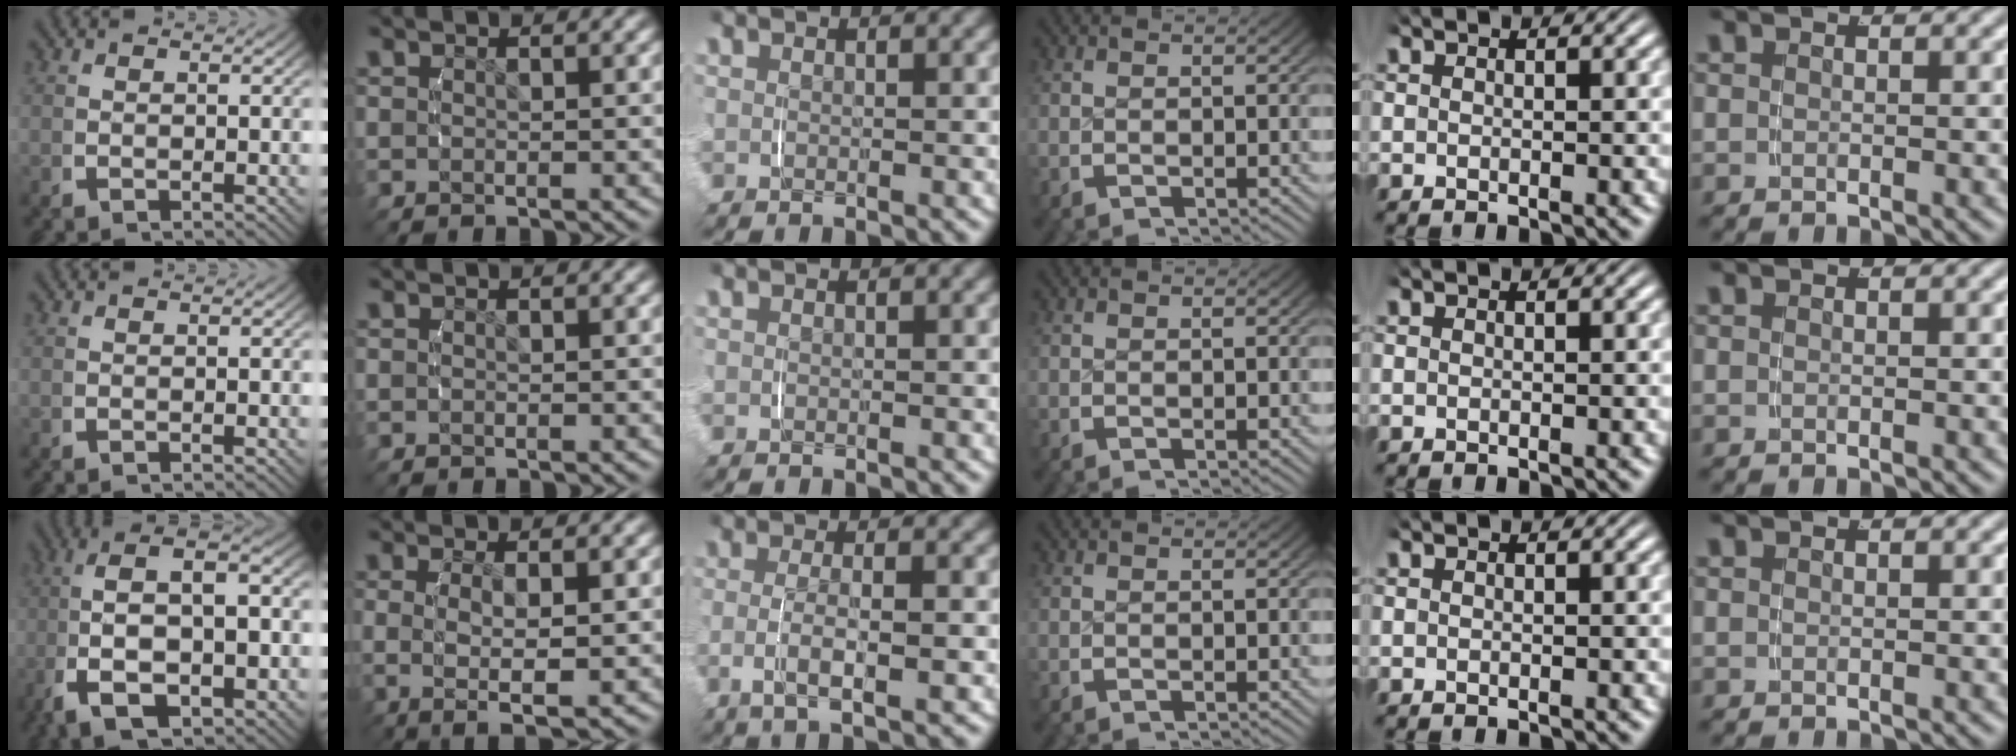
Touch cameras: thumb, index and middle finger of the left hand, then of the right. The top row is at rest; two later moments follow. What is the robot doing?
{"motion": "lift_and_place", "object": "scarf"}